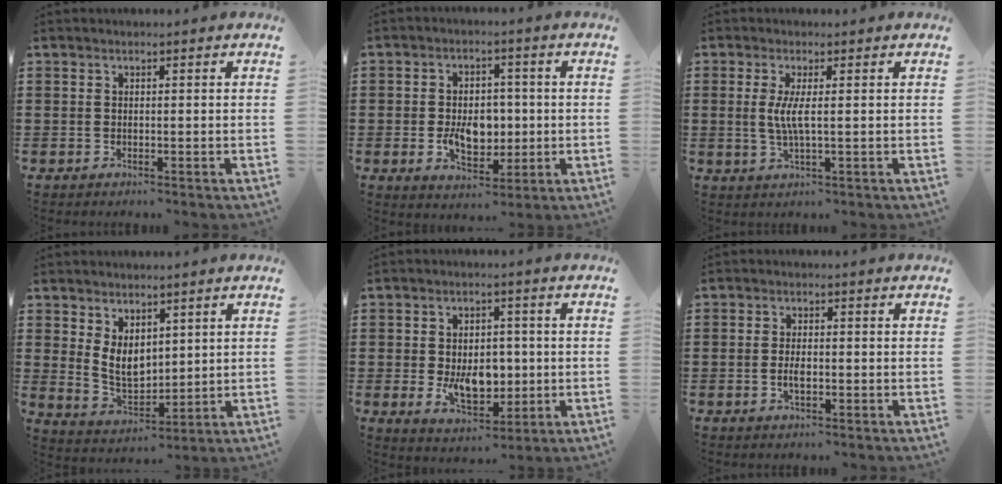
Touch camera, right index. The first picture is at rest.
{"total": 6.9, "force": [-0.9, 4.6, 5.0], "torque": [-0.092, -0.001, -0.023]}
{"total": 3.8, "force": [0.3, 0.3, 3.8], "torque": [-0.086, -0.011, -0.001]}
{"total": 6.2, "force": [2.2, 4.0, 4.1], "torque": [-0.088, -0.002, 0.041]}
{"total": 7.6, "force": [-0.8, 5.0, 5.6], "torque": [-0.093, -0.001, -0.019]}
{"total": 2.5, "force": [-0.6, 1.0, 2.2], "torque": [-0.048, -0.001, -0.013]}